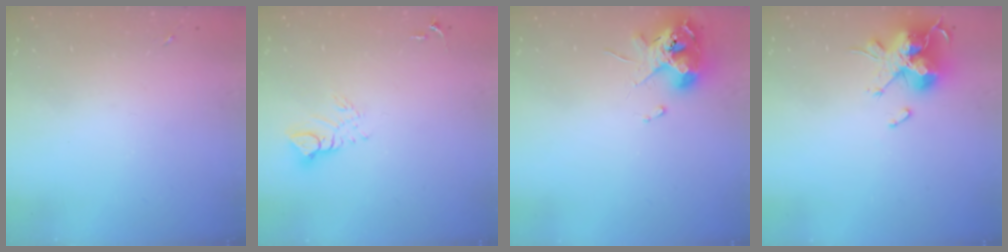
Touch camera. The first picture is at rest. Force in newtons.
{"total": 7.2, "press": 7.1, "slide": 0.7}
{"total": 10.9, "press": 10.8, "slide": 1.8}
{"total": 15.3, "press": 15.1, "slide": 2.4}